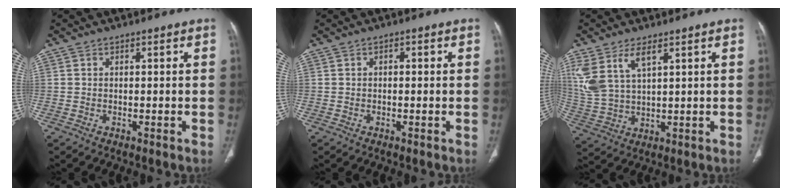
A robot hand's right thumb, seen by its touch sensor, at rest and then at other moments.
{"total": 1.1, "force": [0.2, 0.6, 0.9], "torque": [-0.018, 0.004, 0.003]}
{"total": 9.7, "force": [5.0, 4.3, 7.1], "torque": [-0.163, -0.012, 0.114]}